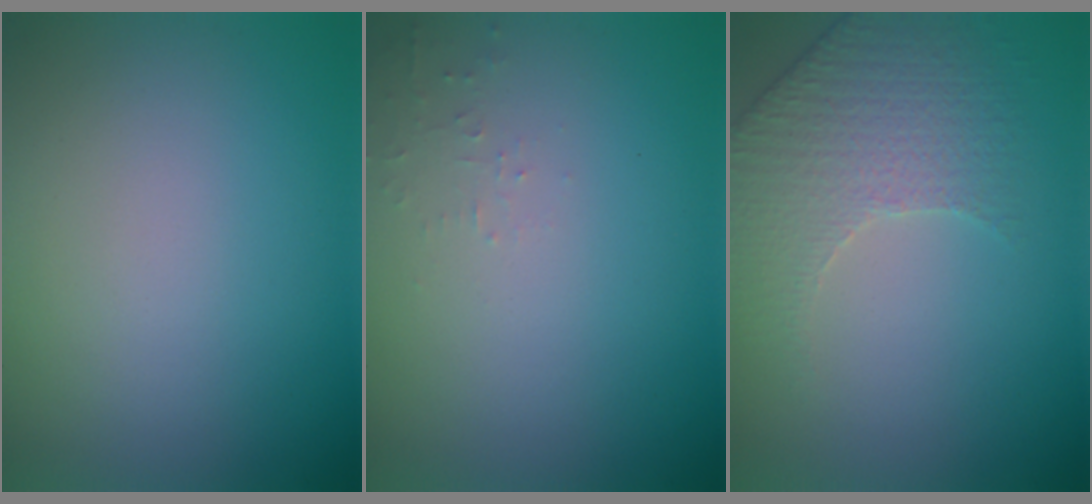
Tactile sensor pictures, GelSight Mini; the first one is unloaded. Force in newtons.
{"total": 0.8, "press": 0.7, "slide": 0.1}
{"total": 2.6, "press": 2.4, "slide": 1.0}